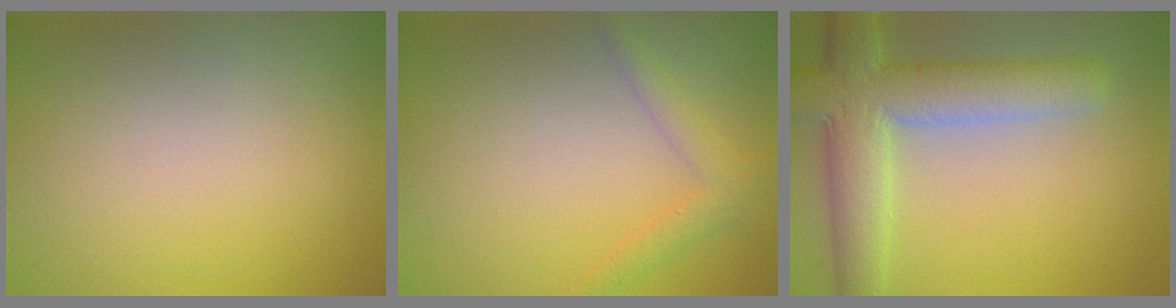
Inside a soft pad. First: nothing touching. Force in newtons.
{"total": 2.3, "press": 2.3, "slide": 0.2}
{"total": 8.0, "press": 7.9, "slide": 0.8}